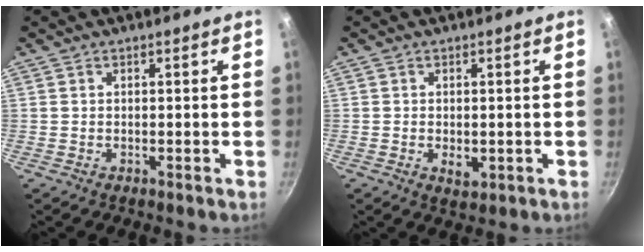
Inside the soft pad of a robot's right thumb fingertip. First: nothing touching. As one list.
[{"total": 3.0, "force": [-0.5, 1.8, 2.3], "torque": [-0.034, -0.006, -0.004]}]